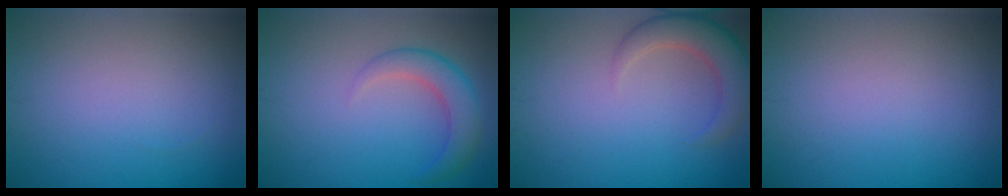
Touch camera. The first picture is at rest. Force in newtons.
{"total": 3.3, "press": 3.3, "slide": 0.2}
{"total": 4.1, "press": 4.1, "slide": 0.4}
{"total": 0.0}